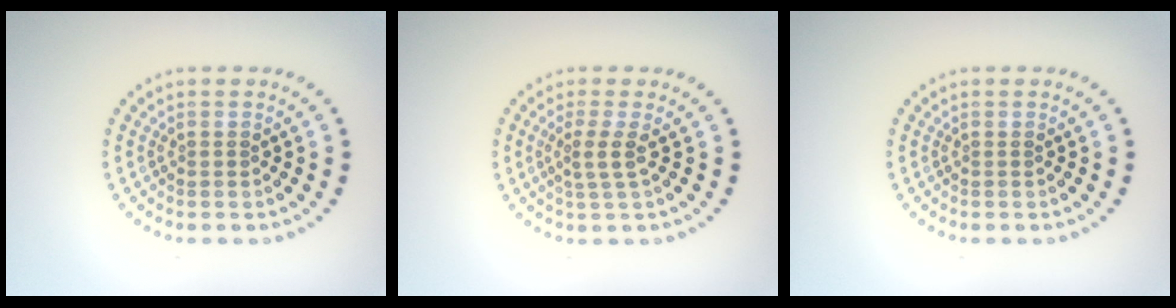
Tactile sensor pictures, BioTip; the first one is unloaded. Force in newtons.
{"total": 1.9, "press": 1.4, "slide": 1.2}
{"total": 0.0}